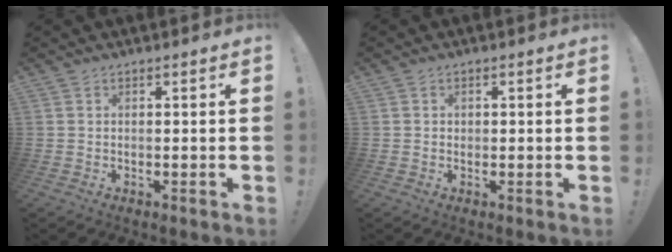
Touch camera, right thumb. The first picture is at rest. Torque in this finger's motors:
{"motor_torque": [0.01, -0.14, -0.07, 0.20, 0.00]}